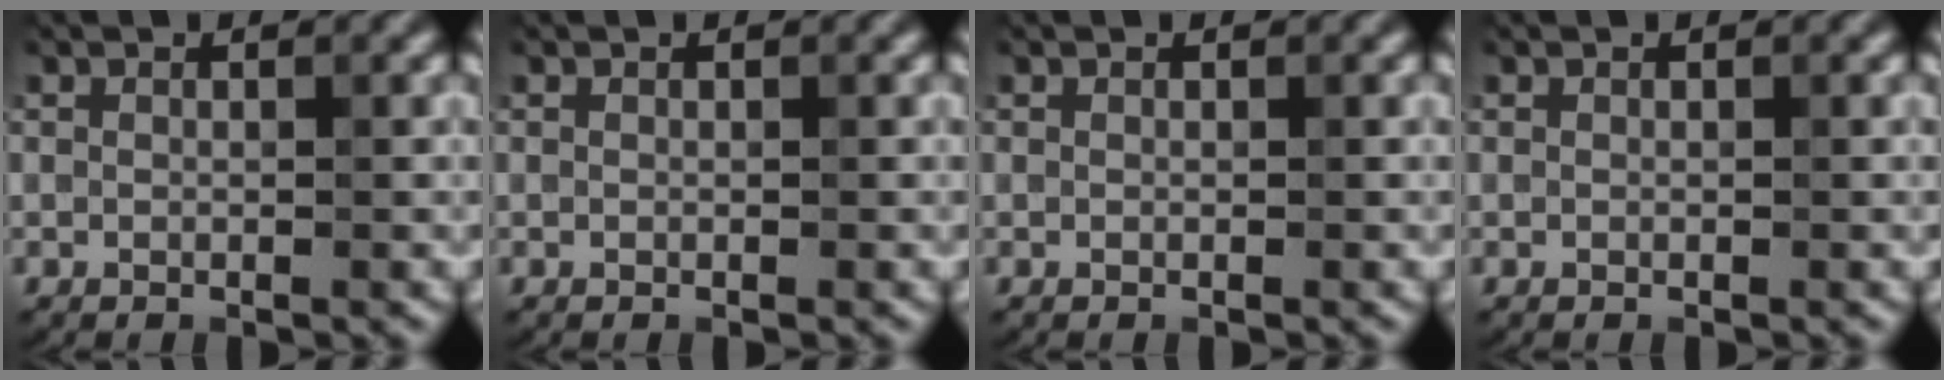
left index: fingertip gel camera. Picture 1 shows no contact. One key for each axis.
{"total": 0.0}
{"total": 0.0}
{"total": 0.0}